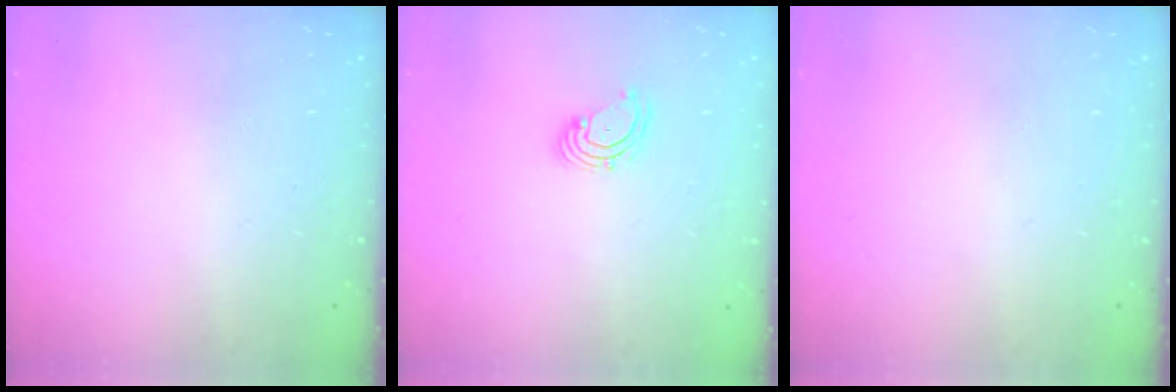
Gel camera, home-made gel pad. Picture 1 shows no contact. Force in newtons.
{"total": 2.7, "press": 2.7, "slide": 0.6}
{"total": 0.0}